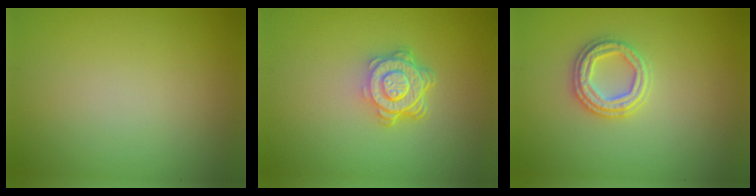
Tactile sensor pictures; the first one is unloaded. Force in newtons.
{"total": 4.9, "press": 3.5, "slide": 3.5}
{"total": 2.7, "press": 2.7, "slide": 0.3}